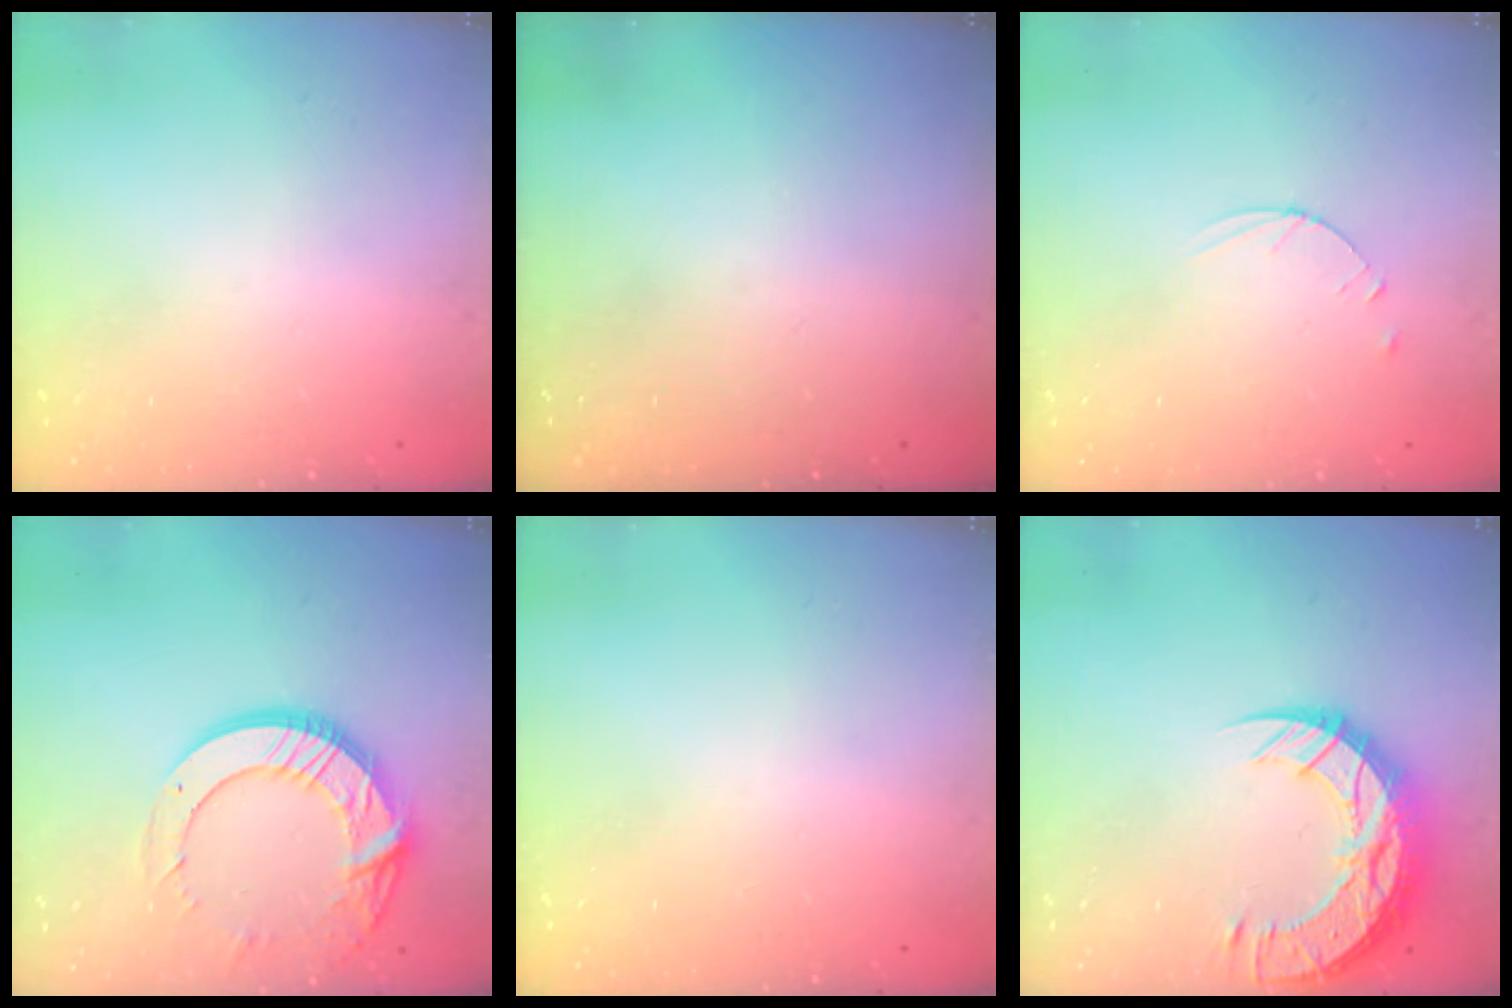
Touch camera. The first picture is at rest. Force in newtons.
{"total": 0.0}
{"total": 4.5, "press": 4.4, "slide": 0.4}
{"total": 17.1, "press": 17.0, "slide": 1.5}
{"total": 0.0}
{"total": 16.8, "press": 16.7, "slide": 1.1}